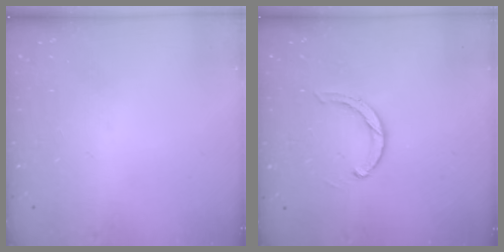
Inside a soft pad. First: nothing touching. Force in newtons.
{"total": 3.5, "press": 3.4, "slide": 0.6}